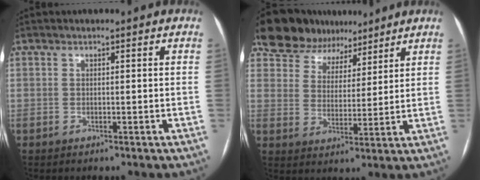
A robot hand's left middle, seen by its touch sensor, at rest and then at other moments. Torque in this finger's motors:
{"motor_torque": [0.19, -0.19, 0.04, 0.01]}